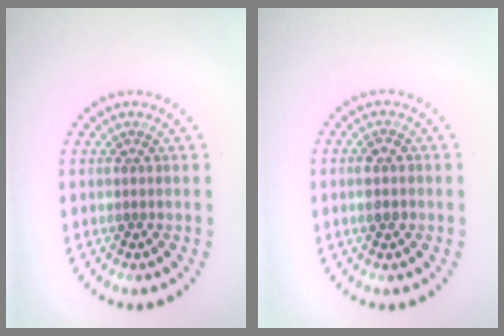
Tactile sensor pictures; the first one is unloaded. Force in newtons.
{"total": 1.4, "press": 1.4, "slide": 0.2}